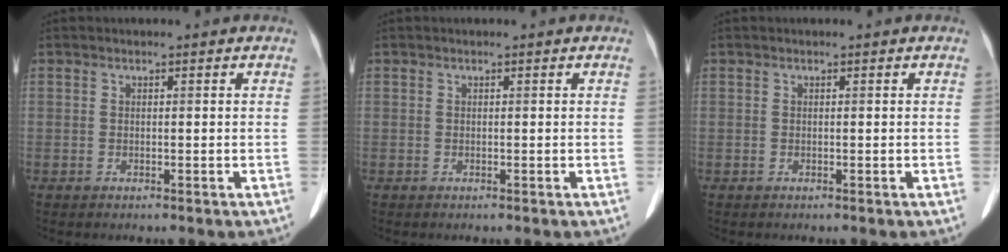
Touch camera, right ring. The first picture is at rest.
{"total": 0.0}
{"total": 0.0}